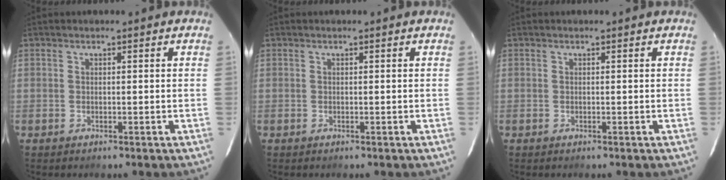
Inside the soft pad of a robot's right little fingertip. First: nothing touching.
{"total": 0.0}
{"total": 0.0}